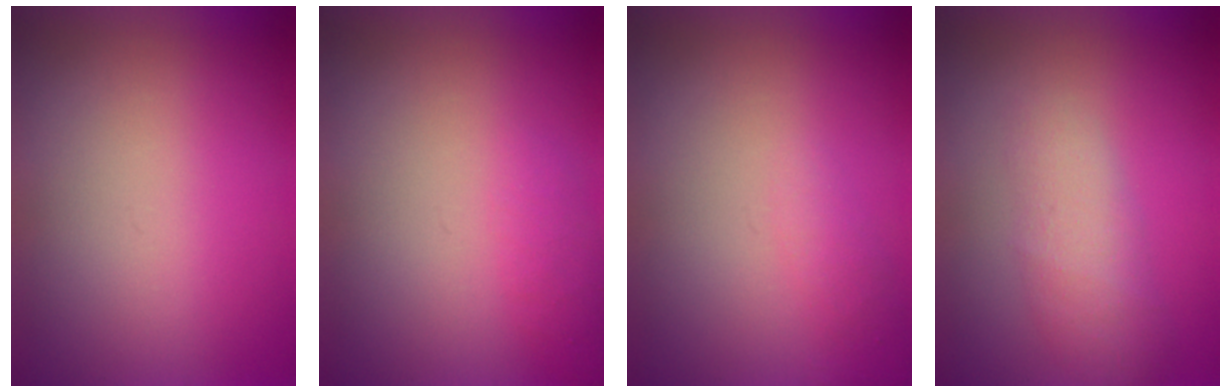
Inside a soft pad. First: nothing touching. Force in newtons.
{"total": 1.3}
{"total": 1.1}
{"total": 2.3}